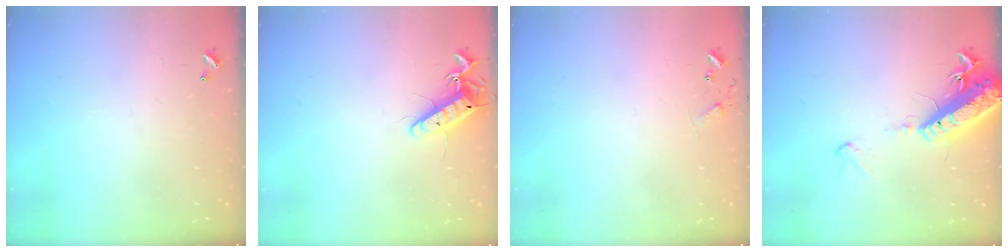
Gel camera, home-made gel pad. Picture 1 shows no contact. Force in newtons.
{"total": 12.8, "press": 12.8, "slide": 0.6}
{"total": 8.0, "press": 8.0, "slide": 0.4}
{"total": 17.9, "press": 17.5, "slide": 3.9}